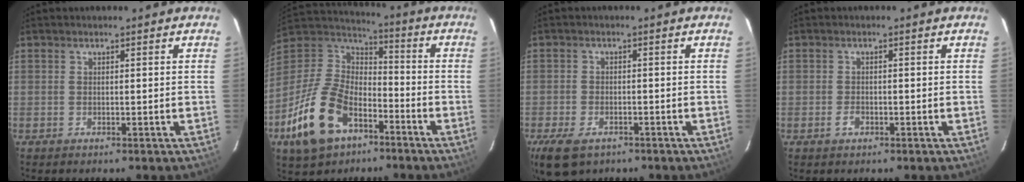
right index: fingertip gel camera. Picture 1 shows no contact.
{"total": 20.7, "force": [-10.1, 12.8, 12.8], "torque": [-0.292, -0.003, -0.171]}
{"total": 7.9, "force": [-4.9, 4.5, 4.3], "torque": [-0.109, -0.020, -0.083]}
{"total": 1.7, "force": [-0.9, 1.2, 0.8], "torque": [-0.016, 0.001, -0.014]}